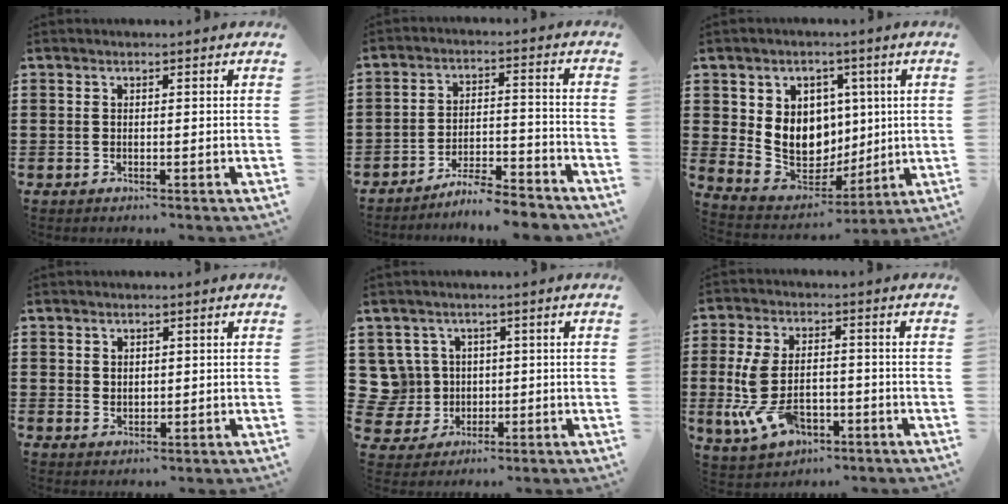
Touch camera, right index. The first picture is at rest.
{"total": 6.2, "force": [-5.9, 0.2, 1.9], "torque": [-0.036, 0.003, -0.115]}
{"total": 9.6, "force": [1.7, 8.6, 4.0], "torque": [-0.101, -0.011, 0.038]}
{"total": 1.6, "force": [1.2, 1.1, 0.3], "torque": [-0.008, 0.004, 0.024]}
{"total": 6.1, "force": [1.2, 5.9, 1.0], "torque": [-0.072, 0.004, 0.022]}
{"total": 8.8, "force": [-2.2, 5.1, 6.8], "torque": [-0.174, -0.003, -0.047]}